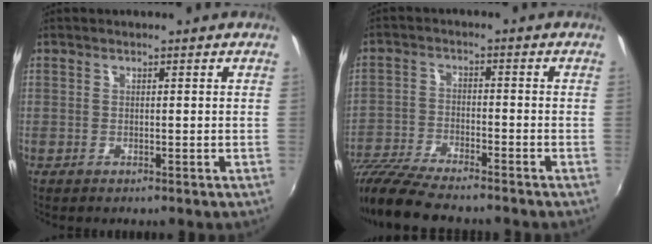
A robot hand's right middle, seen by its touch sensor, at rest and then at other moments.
{"total": 12.2, "force": [-10.6, 2.1, 5.7], "torque": [-0.137, -0.025, -0.200]}